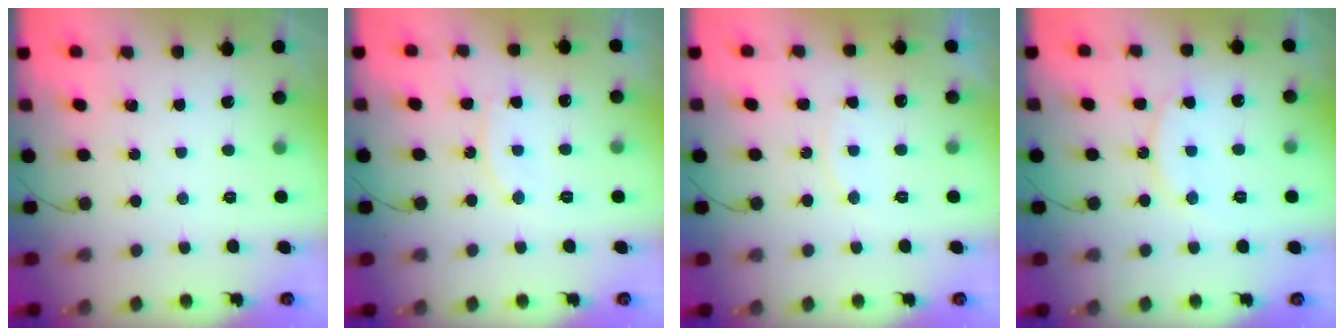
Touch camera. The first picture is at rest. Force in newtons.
{"total": 7.7, "press": 7.7, "slide": 0.3}
{"total": 5.6, "press": 5.6, "slide": 0.6}
{"total": 12.5, "press": 12.4, "slide": 0.9}